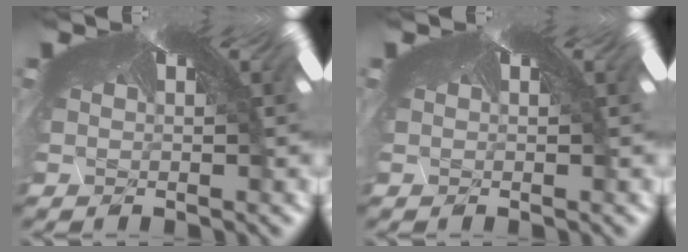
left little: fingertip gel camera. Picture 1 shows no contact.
{"total": 0.0}